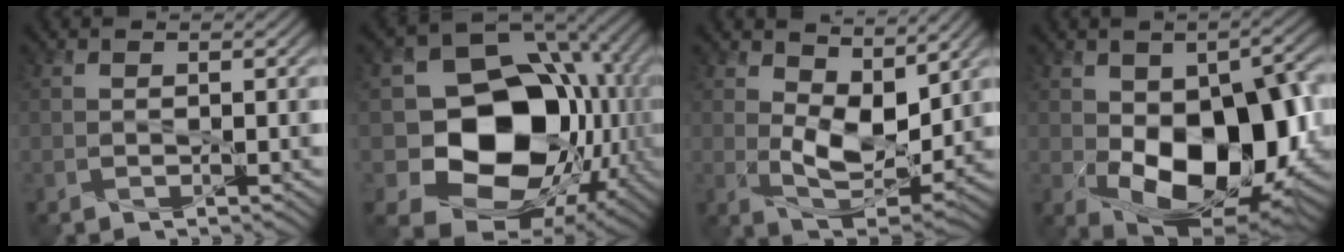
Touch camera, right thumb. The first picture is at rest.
{"total": 18.0, "force": [-0.9, 14.2, 11.0], "torque": [-0.186, -0.046, 0.005]}
{"total": 8.7, "force": [3.4, 4.8, 6.4], "torque": [-0.136, -0.009, 0.057]}
{"total": 15.2, "force": [-2.9, 9.1, 11.8], "torque": [-0.182, -0.030, -0.039]}